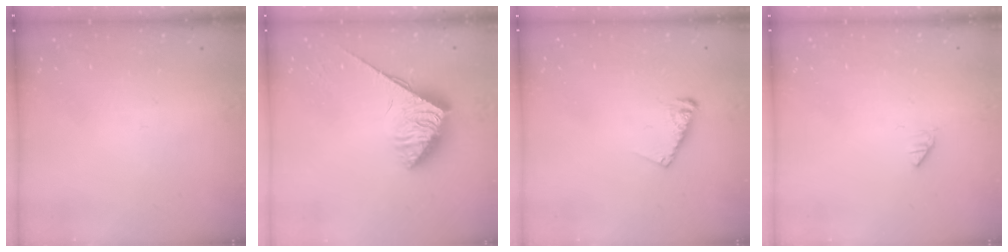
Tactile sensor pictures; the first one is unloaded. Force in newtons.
{"total": 3.9, "press": 3.9, "slide": 0.5}
{"total": 5.6, "press": 5.6, "slide": 0.2}
{"total": 0.0}